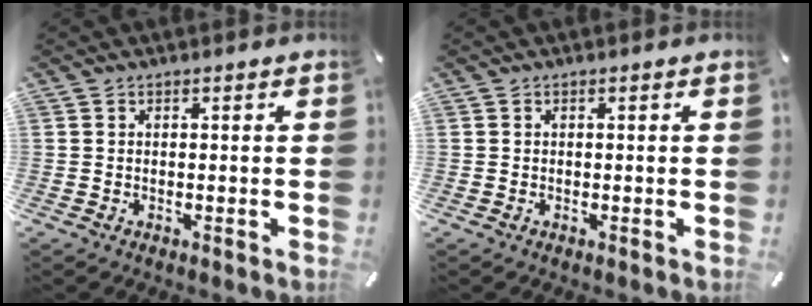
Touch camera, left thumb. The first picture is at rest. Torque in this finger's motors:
{"motor_torque": [0.00, 0.00, 0.00, 0.00, 0.00]}